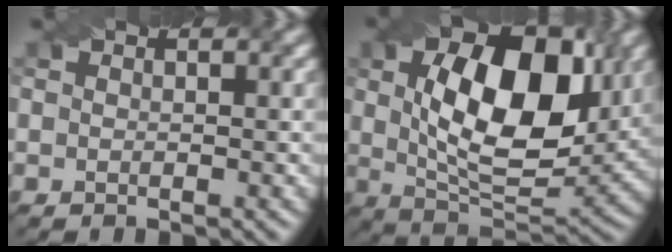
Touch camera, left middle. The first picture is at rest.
{"total": 11.8, "force": [2.3, 6.3, 9.7], "torque": [-0.158, 0.004, 0.037]}